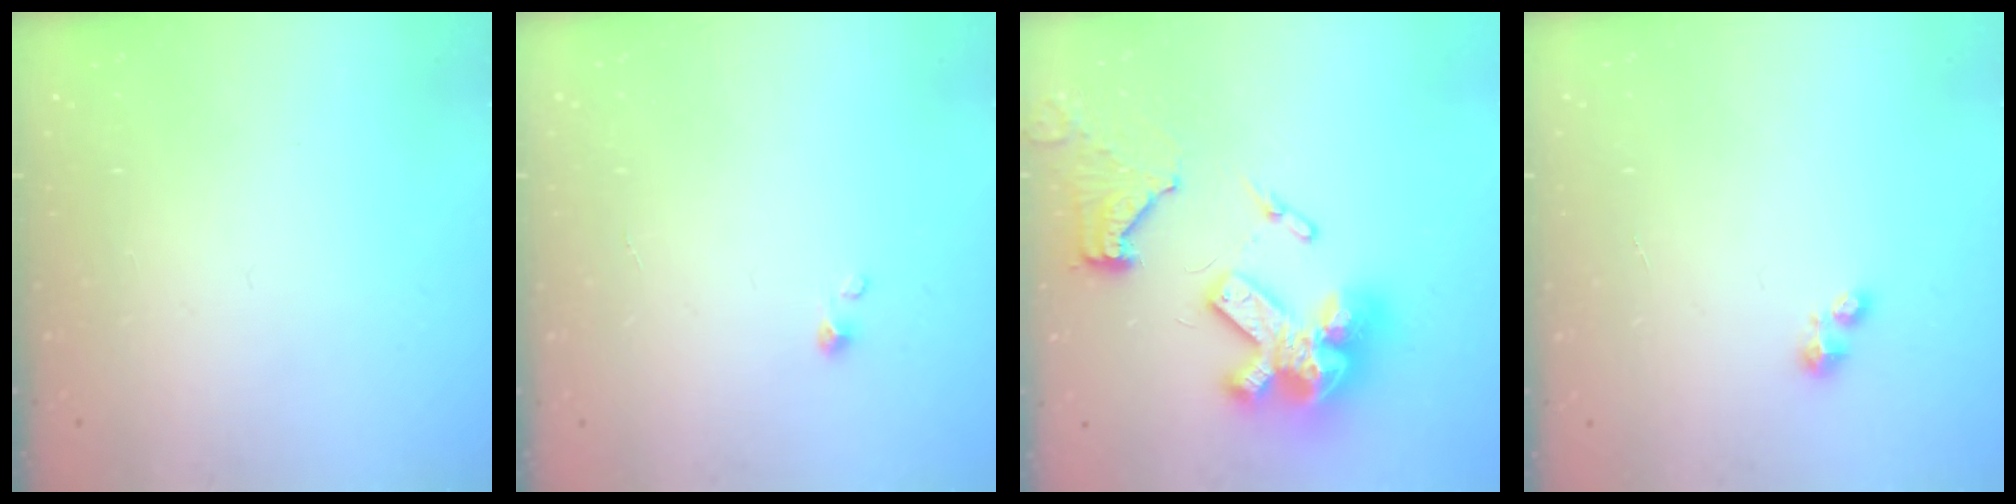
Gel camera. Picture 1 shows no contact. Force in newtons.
{"total": 0.7, "press": 0.7, "slide": 0.1}
{"total": 20.1, "press": 20.0, "slide": 1.9}
{"total": 1.9, "press": 1.8, "slide": 0.2}